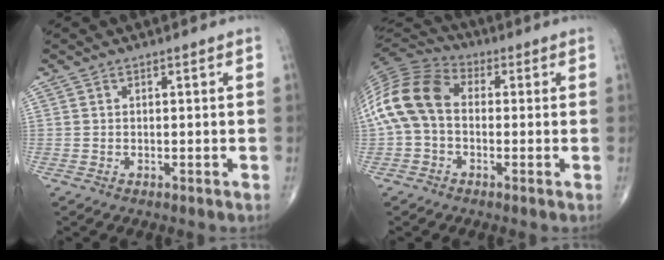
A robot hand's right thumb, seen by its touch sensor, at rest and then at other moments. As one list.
[{"total": 14.0, "force": [0.0, 9.8, 10.1], "torque": [-0.206, 0.034, -0.011]}]